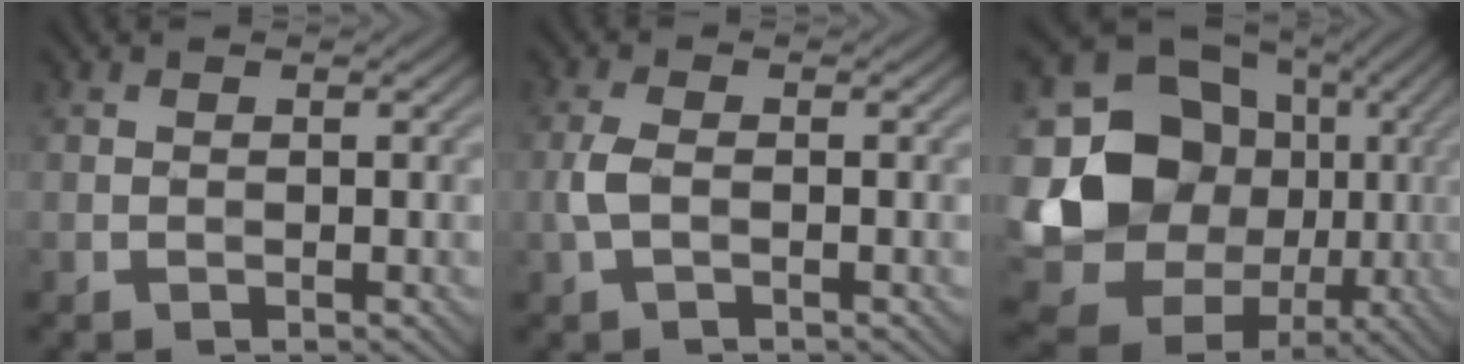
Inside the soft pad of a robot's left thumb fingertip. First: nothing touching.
{"total": 2.5, "force": [-0.6, 0.8, 2.3], "torque": [-0.063, 0.005, -0.015]}
{"total": 21.0, "force": [-0.2, 18.4, 10.0], "torque": [-0.217, -0.027, -0.004]}